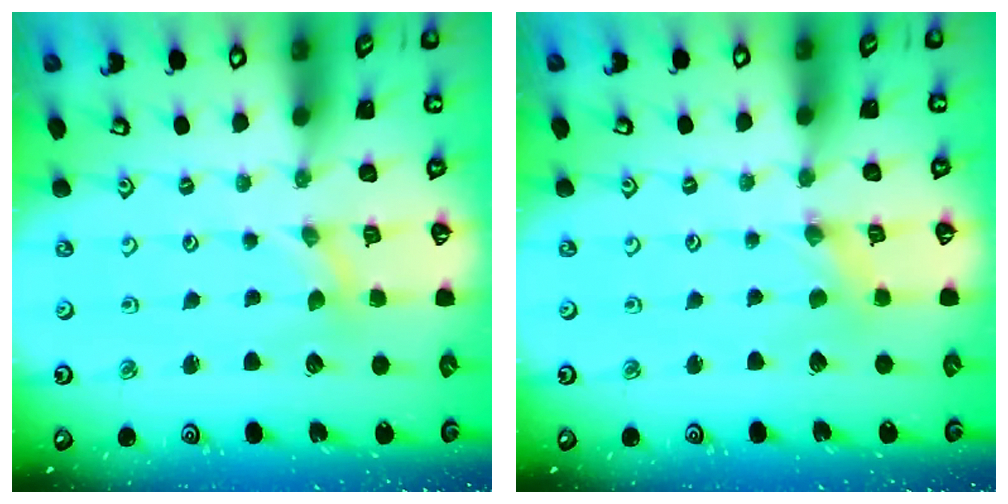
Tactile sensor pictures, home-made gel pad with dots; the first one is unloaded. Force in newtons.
{"total": 0.0}